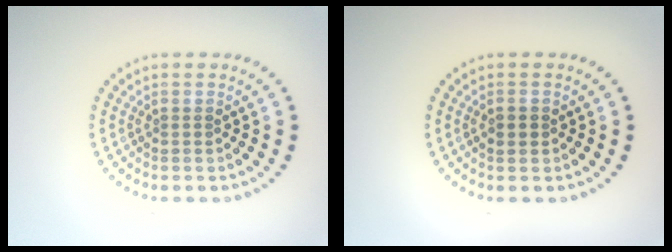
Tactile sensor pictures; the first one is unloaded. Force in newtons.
{"total": 1.1, "press": 1.1, "slide": 0.1}